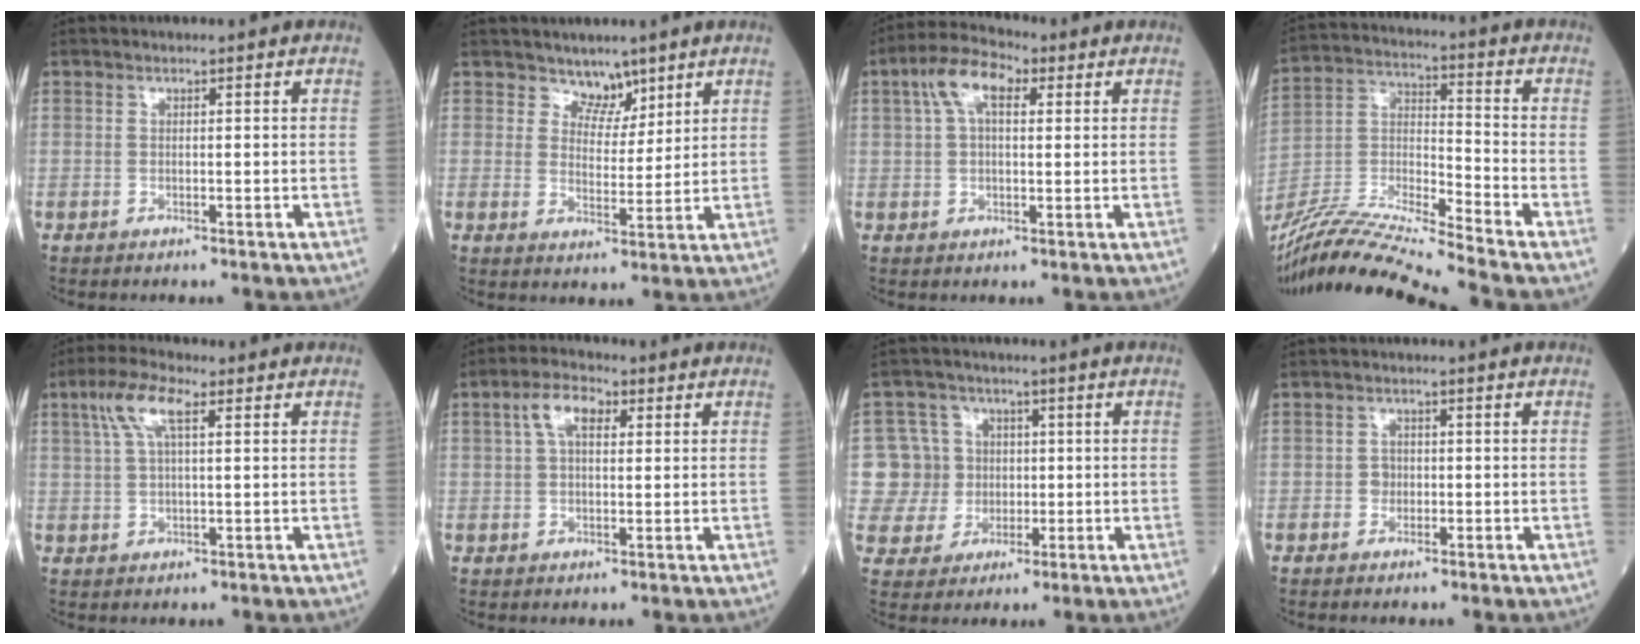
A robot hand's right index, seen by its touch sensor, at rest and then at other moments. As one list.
[{"total": 3.8, "force": [3.2, 2.1, 0.4], "torque": [0.004, -0.006, 0.055]}, {"total": 7.0, "force": [2.6, 3.0, 5.8], "torque": [-0.121, 0.031, 0.045]}, {"total": 17.5, "force": [-15.8, -2.4, 7.0], "torque": [-0.132, -0.006, -0.292]}, {"total": 5.9, "force": [2.5, 1.4, 5.2], "torque": [-0.113, 0.022, 0.050]}, {"total": 5.2, "force": [1.8, 2.4, 4.2], "torque": [-0.086, 0.021, 0.034]}, {"total": 7.8, "force": [0.5, 7.8, 0.6], "torque": [-0.017, 0.020, 0.018]}, {"total": 1.4, "force": [-0.5, 1.2, 0.5], "torque": [-0.003, 0.006, -0.008]}]